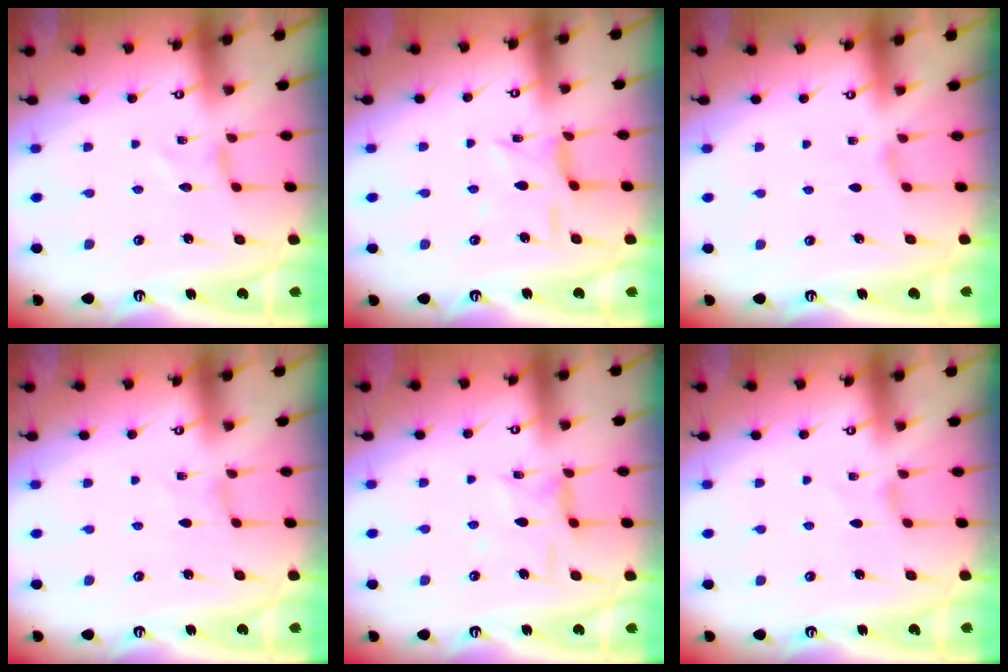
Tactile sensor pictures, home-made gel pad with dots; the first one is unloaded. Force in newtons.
{"total": 5.4, "press": 5.4, "slide": 0.4}
{"total": 1.0, "press": 1.0, "slide": 0.2}
{"total": 0.0}
{"total": 4.3, "press": 4.3, "slide": 0.3}
{"total": 0.0}